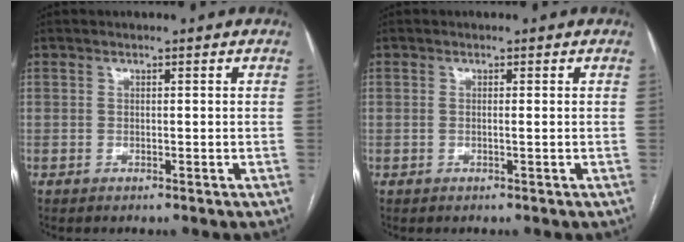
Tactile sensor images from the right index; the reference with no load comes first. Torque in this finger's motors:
{"motor_torque": [-0.09, 0.00, -0.05, 0.00]}